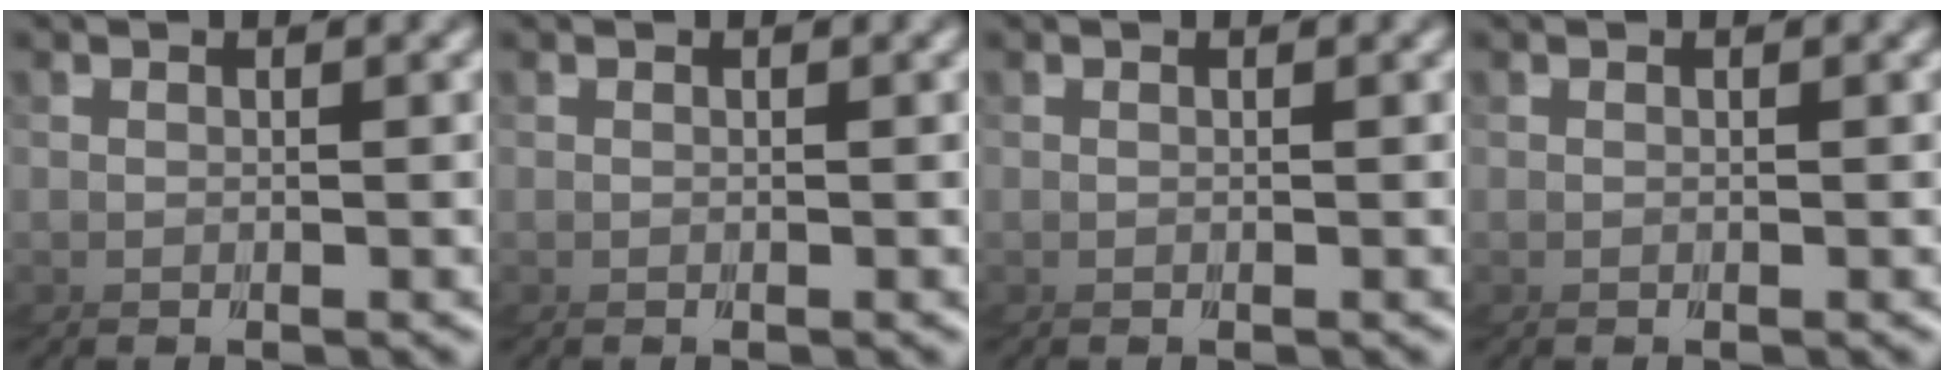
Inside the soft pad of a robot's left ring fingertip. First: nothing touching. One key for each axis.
{"total": 0.0}
{"total": 0.0}
{"total": 0.0}